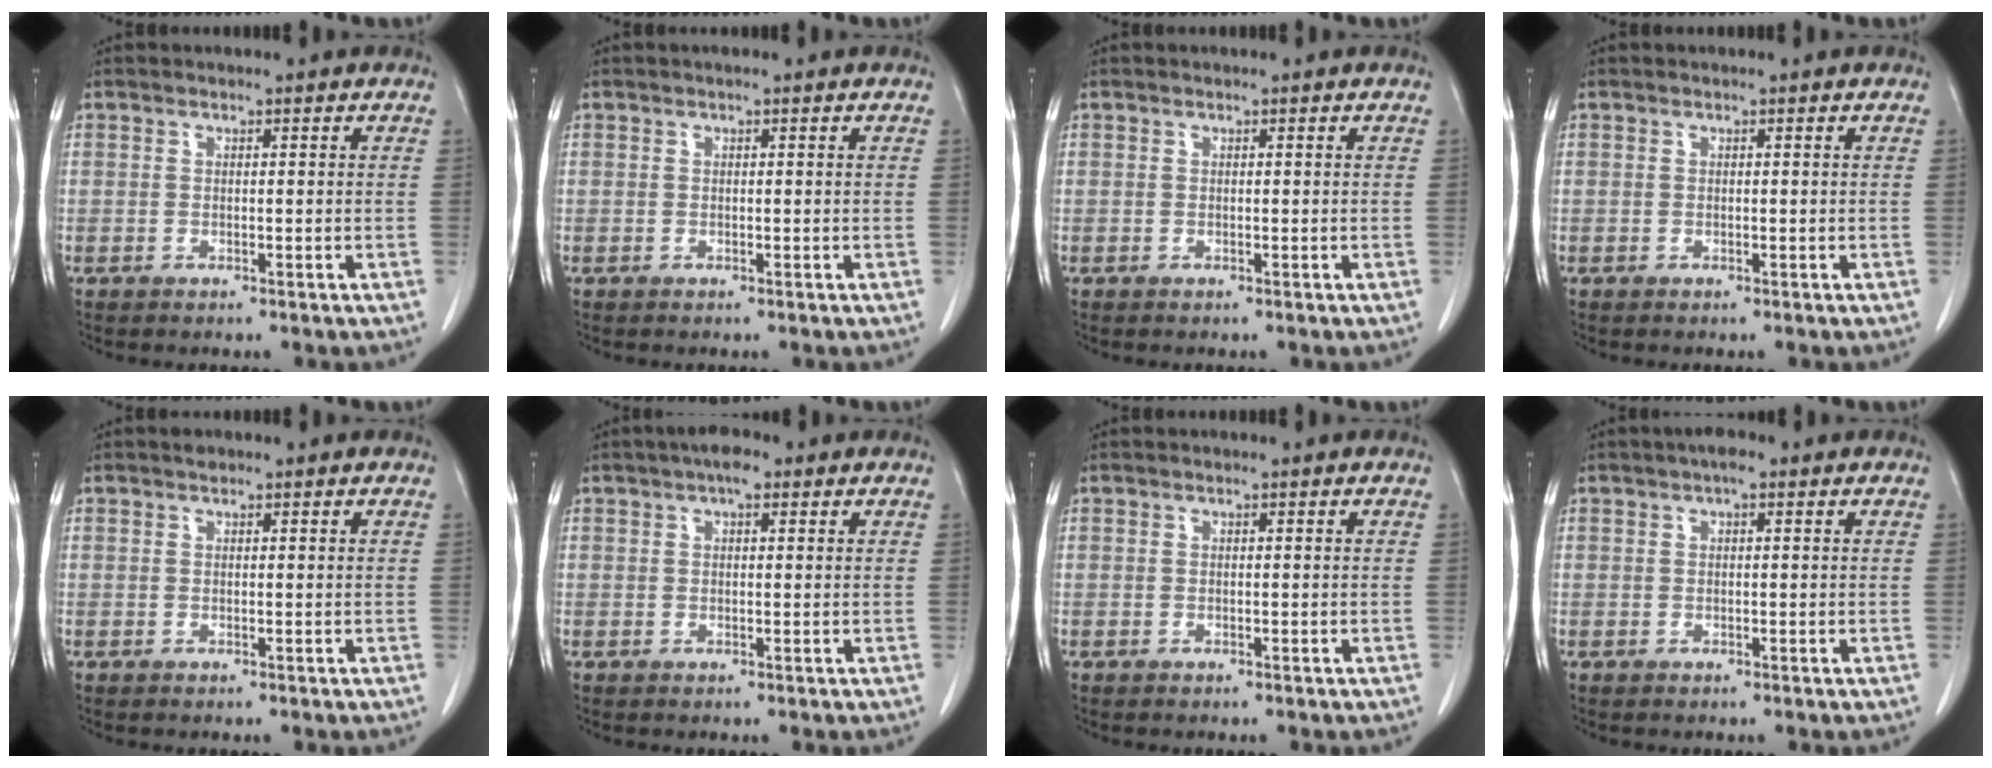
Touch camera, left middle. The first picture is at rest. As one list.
[{"total": 0.0}, {"total": 0.0}, {"total": 0.0}, {"total": 0.6, "force": [0.6, 0.2, 0.2], "torque": [-0.014, 0.002, 0.010]}, {"total": 2.8, "force": [1.7, 1.2, 1.9], "torque": [-0.031, 0.010, 0.023]}, {"total": 0.0}, {"total": 1.8, "force": [1.0, 0.7, 1.3], "torque": [-0.020, 0.010, 0.013]}]